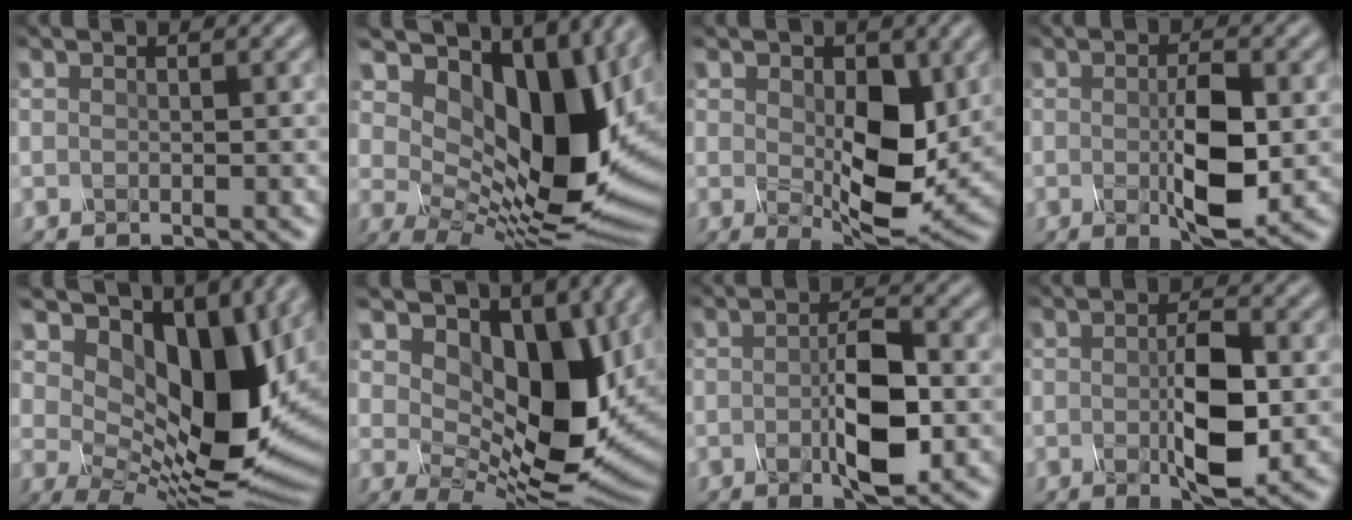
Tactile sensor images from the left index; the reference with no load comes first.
{"total": 16.9, "force": [5.6, 9.2, 12.9], "torque": [-0.189, 0.002, 0.103]}
{"total": 7.9, "force": [0.3, 4.2, 6.7], "torque": [-0.115, -0.010, 0.013]}
{"total": 5.6, "force": [-0.5, 1.7, 5.3], "torque": [-0.103, -0.005, -0.003]}
{"total": 14.9, "force": [5.1, 8.0, 11.5], "torque": [-0.158, -0.006, 0.093]}
{"total": 11.4, "force": [3.3, 6.5, 8.8], "torque": [-0.135, -0.012, 0.058]}
{"total": 5.4, "force": [-1.1, 1.5, 5.1], "torque": [-0.099, 0.001, -0.017]}
{"total": 5.7, "force": [-0.7, 1.7, 5.4], "torque": [-0.103, -0.003, -0.007]}